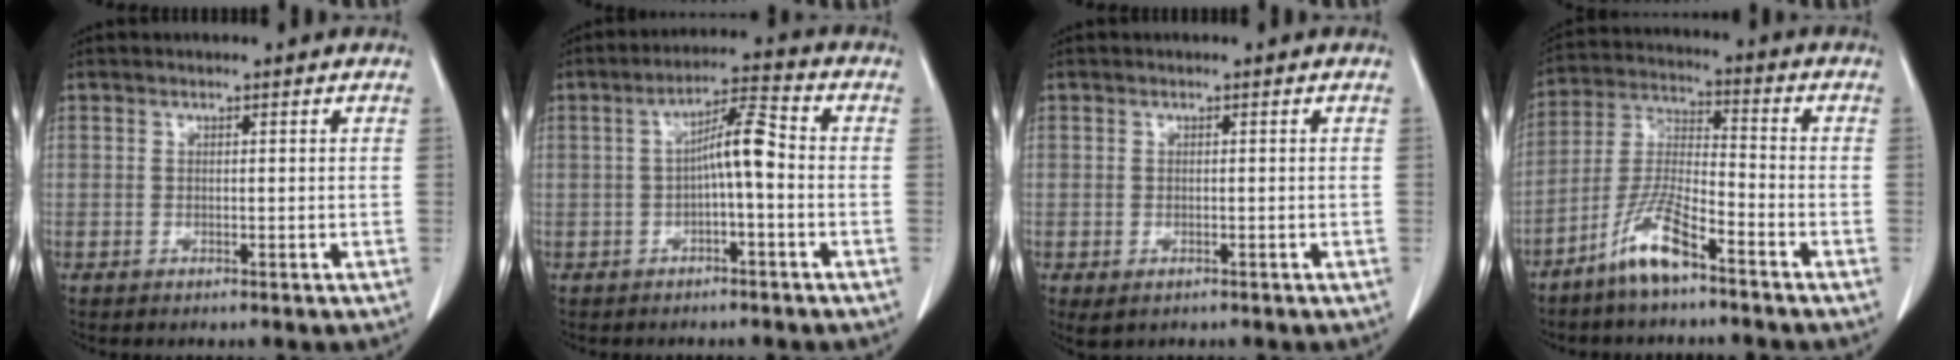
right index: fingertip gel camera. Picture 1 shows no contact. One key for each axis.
{"total": 6.0, "fx": -0.8, "fy": 0.9, "fz": 5.9, "tx": -0.101, "ty": 0.023, "tz": -0.015}
{"total": 2.0, "fx": -1.1, "fy": 1.1, "fz": 1.3, "tx": -0.025, "ty": -0.004, "tz": -0.008}
{"total": 9.2, "fx": -6.3, "fy": 1.4, "fz": 6.6, "tx": -0.143, "ty": -0.011, "tz": -0.128}